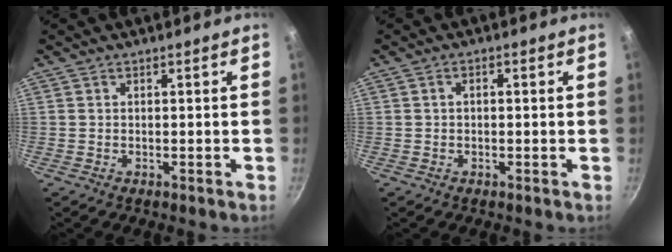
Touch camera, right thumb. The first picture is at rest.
{"total": 1.5, "force": [0.1, 0.9, 1.1], "torque": [-0.022, 0.009, 0.000]}